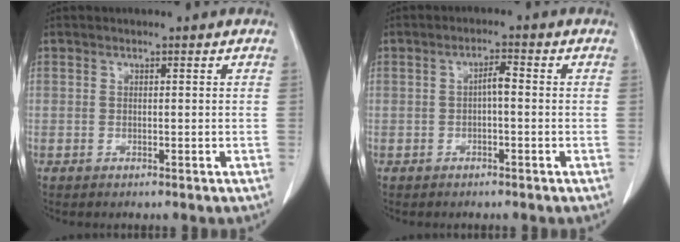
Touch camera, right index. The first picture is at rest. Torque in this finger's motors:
{"motor_torque": [0.53, -0.14, 0.28, 0.07]}